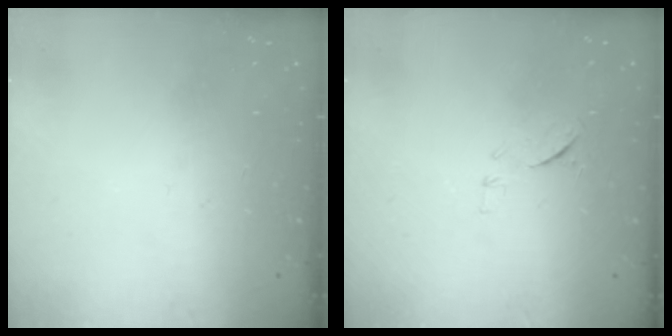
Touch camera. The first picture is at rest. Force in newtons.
{"total": 6.2, "press": 6.2, "slide": 1.0}